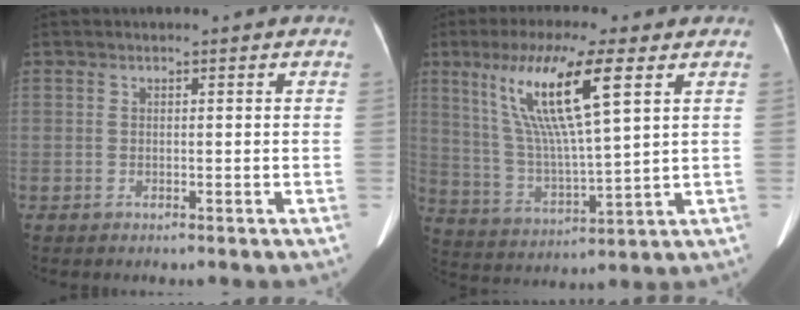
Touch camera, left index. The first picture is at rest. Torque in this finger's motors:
{"motor_torque": [1.12, -1.02, 0.80, 0.21]}